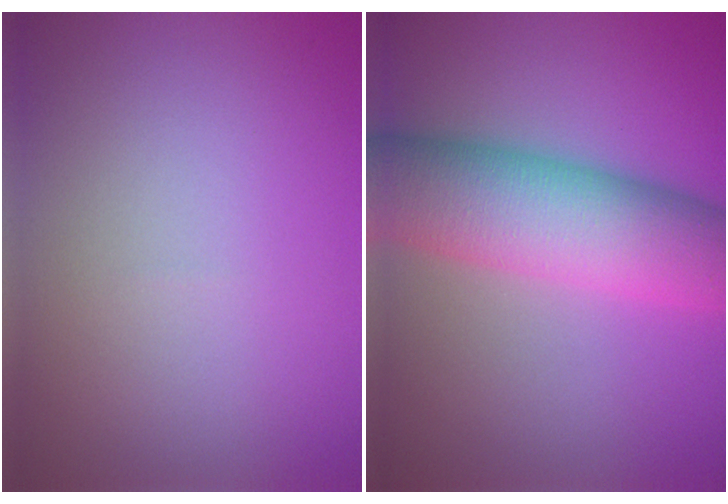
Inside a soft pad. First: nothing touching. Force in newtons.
{"total": 10.4, "press": 10.4, "slide": 0.3}